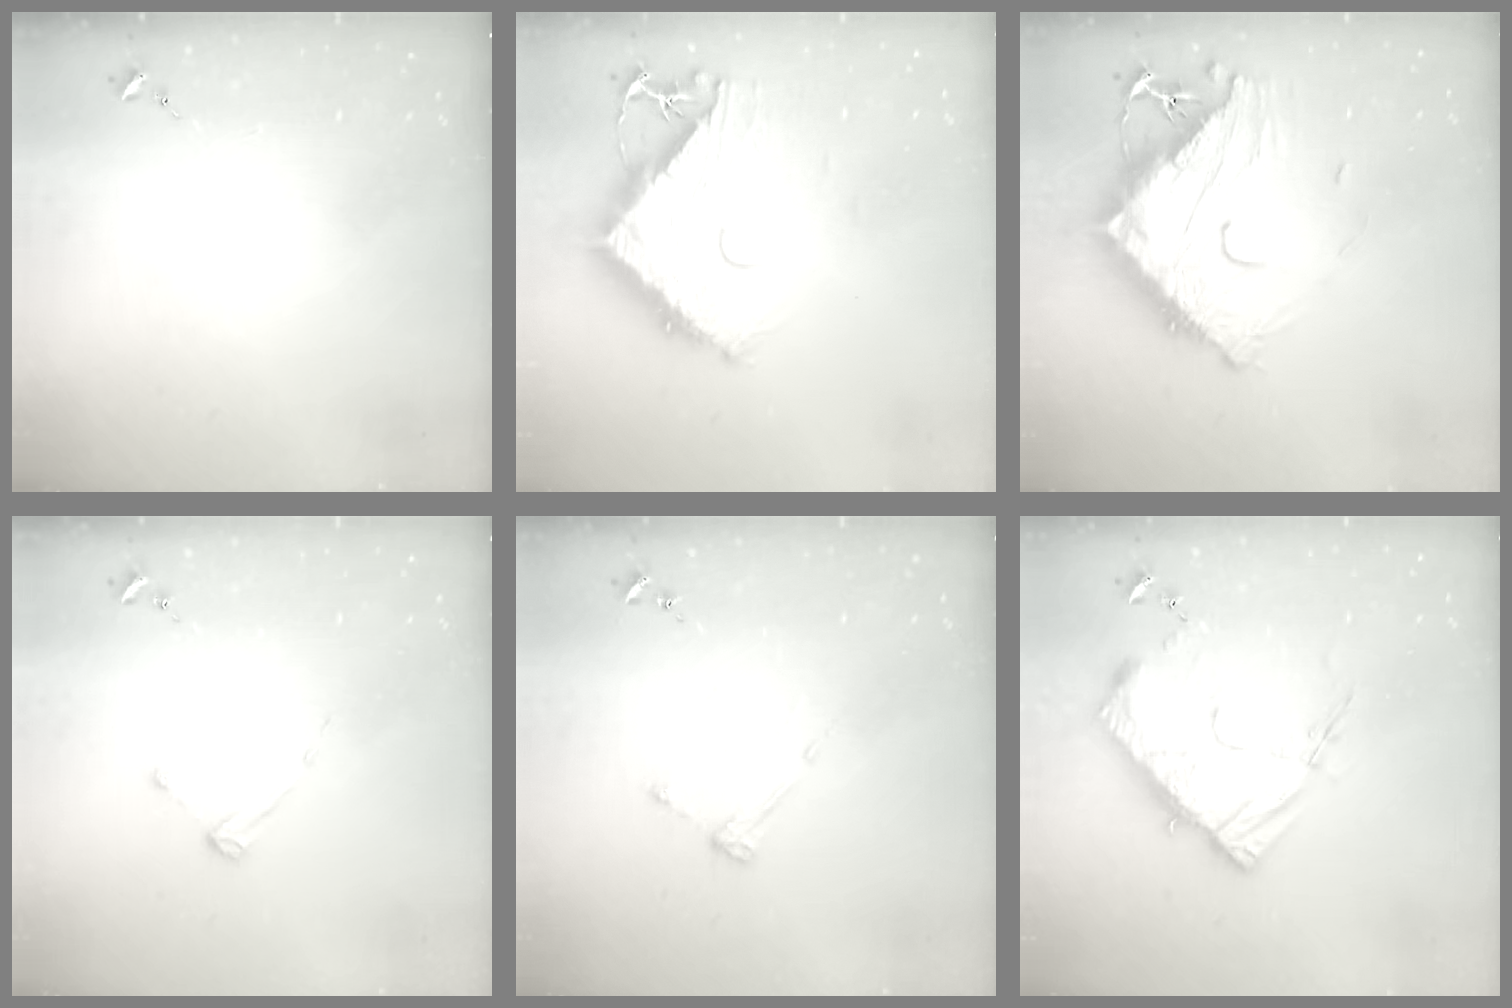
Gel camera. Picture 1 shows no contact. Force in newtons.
{"total": 14.1, "press": 14.0, "slide": 1.3}
{"total": 20.5, "press": 20.4, "slide": 1.8}
{"total": 2.6, "press": 2.5, "slide": 0.4}
{"total": 4.2, "press": 4.2, "slide": 0.4}
{"total": 14.8, "press": 14.7, "slide": 1.4}